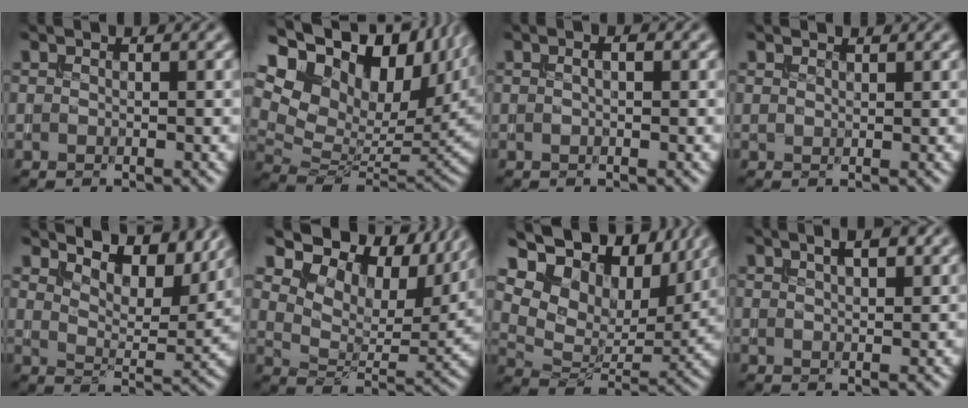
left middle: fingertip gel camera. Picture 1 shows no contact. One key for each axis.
{"total": 19.3, "fx": 9.1, "fy": 12.0, "fz": 12.2, "tx": -0.250, "ty": 0.051, "tz": 0.181}
{"total": 1.2, "fx": 0.5, "fy": 0.5, "fz": 1.0, "tx": -0.011, "ty": -0.005, "tz": 0.002}
{"total": 0.8, "fx": 0.8, "fy": 0.2, "fz": 0.0, "tx": 0.001, "ty": 0.003, "tz": 0.016}
{"total": 7.7, "fx": 6.4, "fy": 2.4, "fz": 3.7, "tx": -0.064, "ty": 0.001, "tz": 0.088}
{"total": 11.7, "fx": 7.8, "fy": 6.0, "fz": 6.3, "tx": -0.114, "ty": 0.003, "tz": 0.130}
{"total": 13.5, "fx": 8.7, "fy": 7.4, "fz": 7.2, "tx": -0.157, "ty": 0.027, "tz": 0.139}
{"total": 2.8, "fx": 1.6, "fy": 0.8, "fz": 2.1, "tx": -0.023, "ty": 0.005, "tz": 0.022}